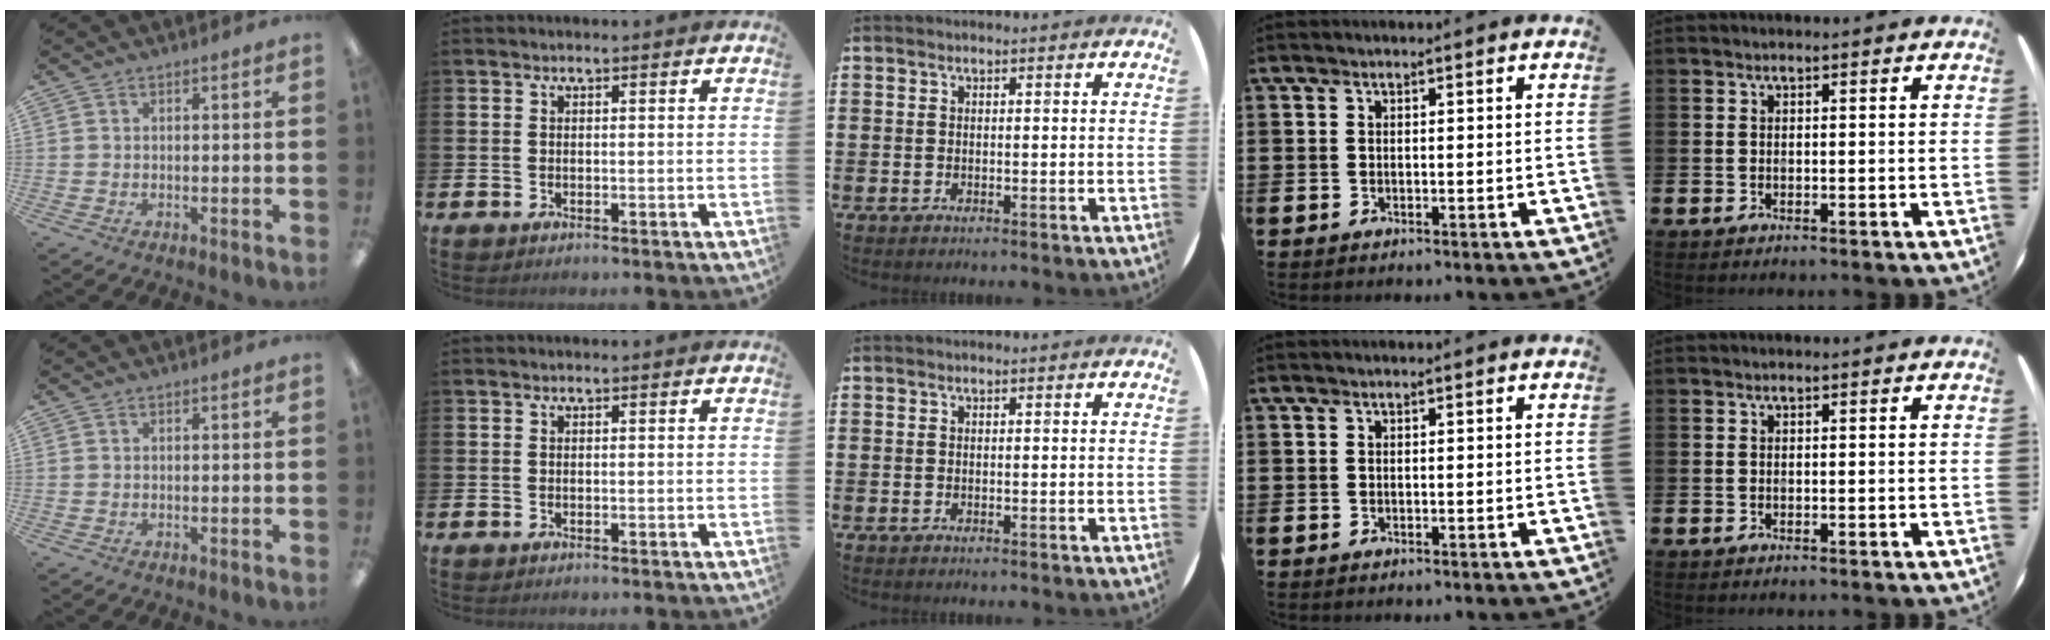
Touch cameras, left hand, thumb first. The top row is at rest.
{}